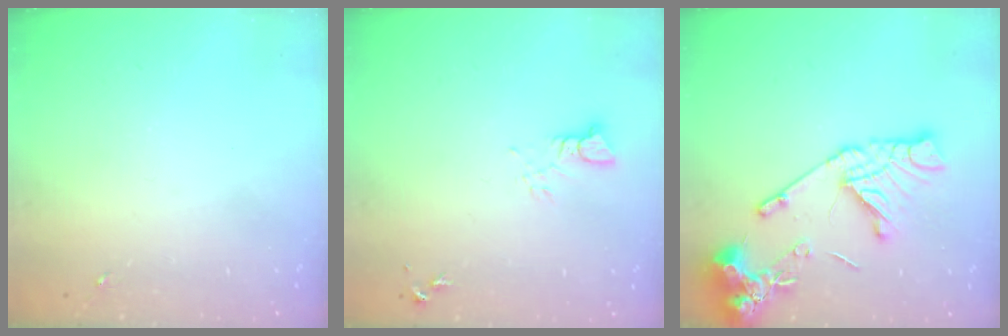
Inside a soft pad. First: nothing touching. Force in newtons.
{"total": 3.3, "press": 3.3, "slide": 0.3}
{"total": 16.8, "press": 16.6, "slide": 1.9}